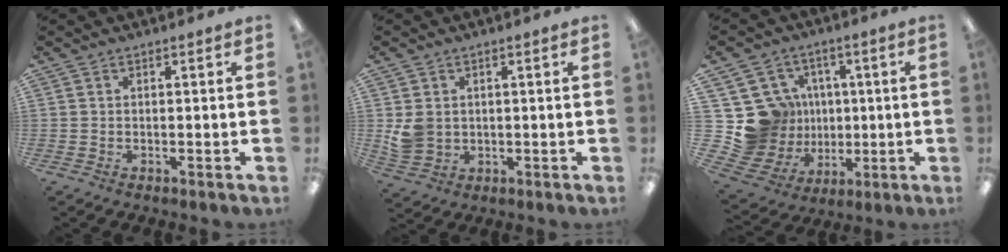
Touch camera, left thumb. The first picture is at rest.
{"total": 4.9, "force": [0.9, 4.4, 1.9], "torque": [-0.024, 0.004, 0.021]}
{"total": 17.5, "force": [1.7, 16.9, 4.0], "torque": [-0.099, -0.013, 0.080]}